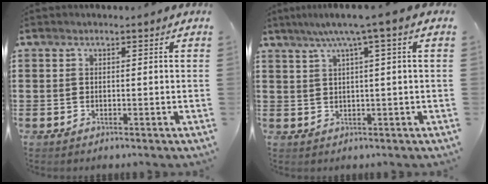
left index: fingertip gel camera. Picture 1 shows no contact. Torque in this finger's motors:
{"motor_torque": [1.63, -0.40, 0.63, 0.14]}